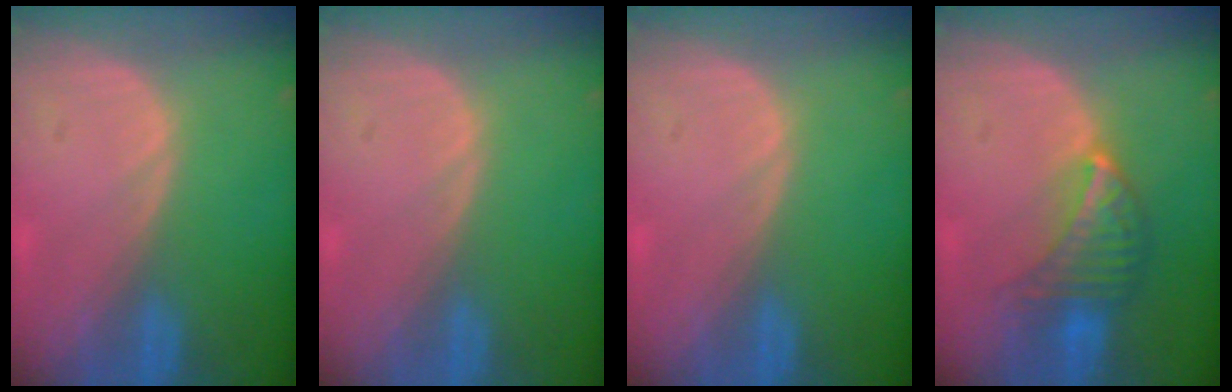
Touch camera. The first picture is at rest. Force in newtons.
{"total": 0.0}
{"total": 0.0}
{"total": 6.7, "press": 6.1, "slide": 2.8}